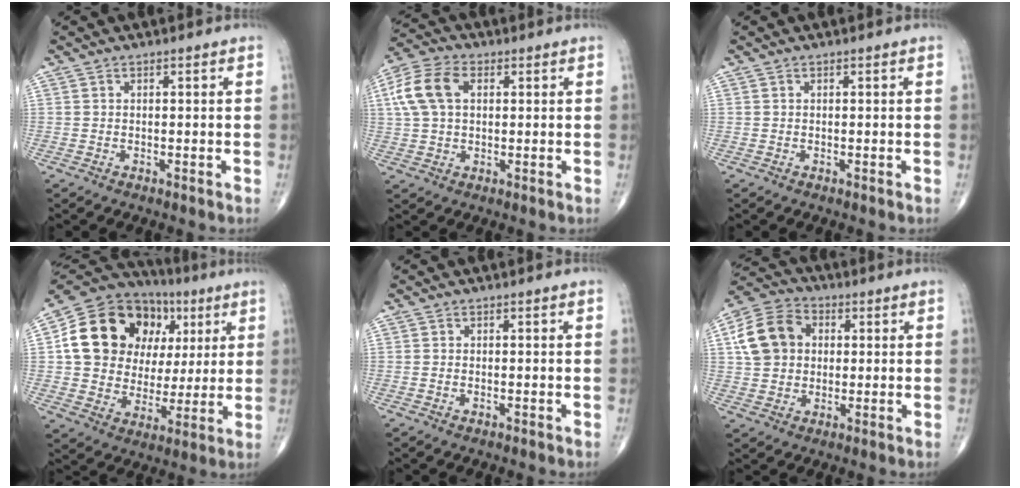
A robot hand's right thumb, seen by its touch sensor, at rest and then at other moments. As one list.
[{"total": 10.0, "force": [2.4, 6.4, 7.3], "torque": [-0.152, 0.020, 0.041]}, {"total": 0.0}, {"total": 22.0, "force": [5.6, 17.4, 12.3], "torque": [-0.168, 0.027, 0.102]}, {"total": 0.6, "force": [-0.2, 0.3, 0.4], "torque": [-0.010, 0.003, -0.004]}, {"total": 11.7, "force": [2.1, 9.3, 6.7], "torque": [-0.110, 0.015, 0.028]}]